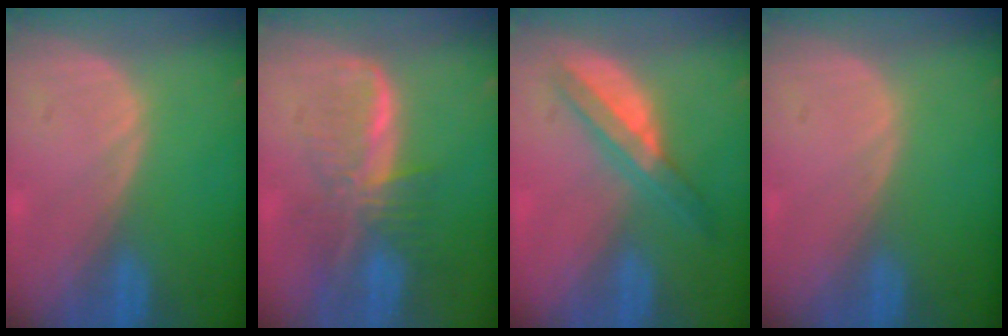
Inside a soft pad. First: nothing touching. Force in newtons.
{"total": 7.6, "press": 6.7, "slide": 3.7}
{"total": 5.7, "press": 5.3, "slide": 2.0}
{"total": 0.0}